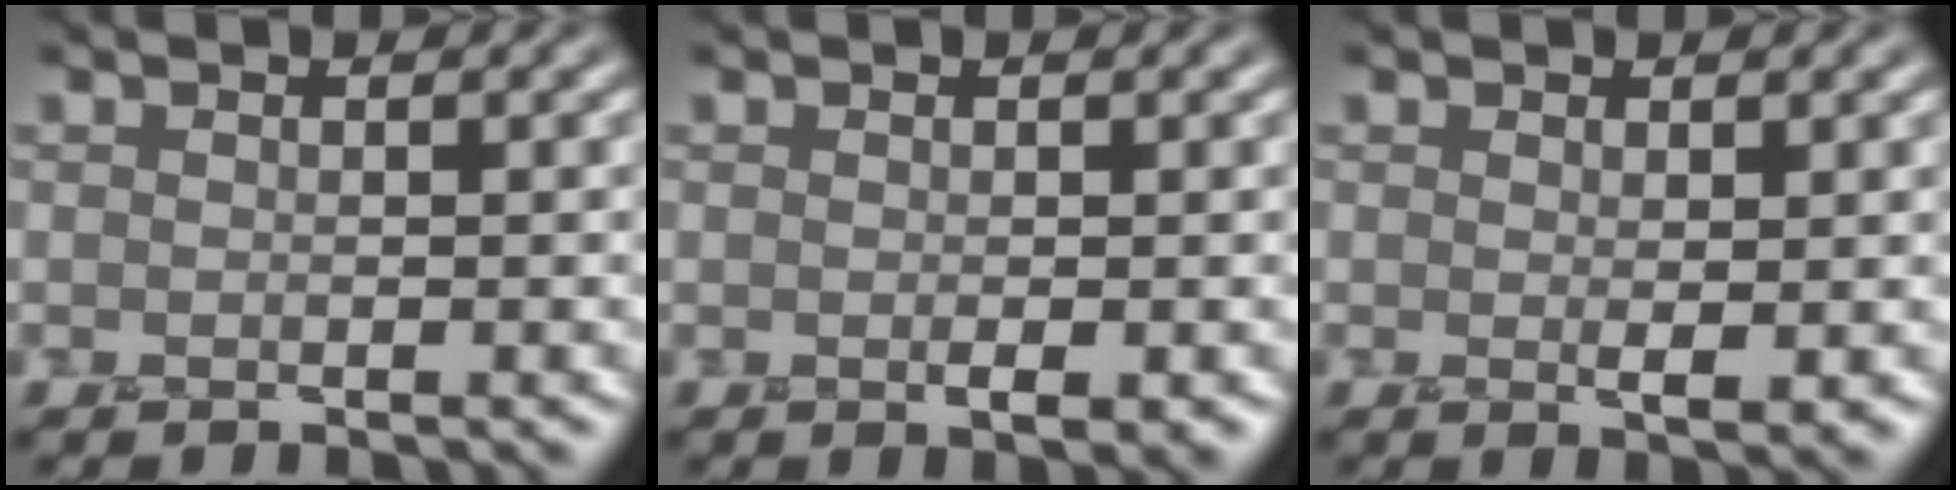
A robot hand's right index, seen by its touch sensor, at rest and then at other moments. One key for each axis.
{"total": 1.4, "fx": -0.3, "fy": 0.5, "fz": 1.3, "tx": -0.023, "ty": -0.009, "tz": -0.003}
{"total": 1.3, "fx": 0.3, "fy": 0.2, "fz": 1.2, "tx": -0.018, "ty": -0.004, "tz": 0.005}